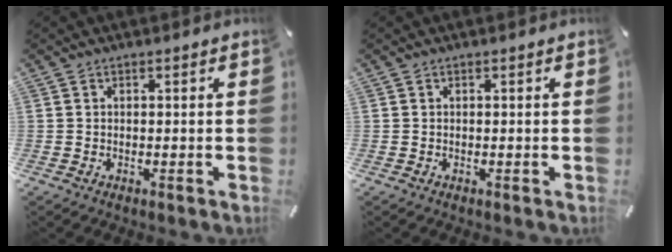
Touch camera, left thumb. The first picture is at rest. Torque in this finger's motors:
{"motor_torque": [-0.15, -0.18, -0.08, 0.02, -0.03]}